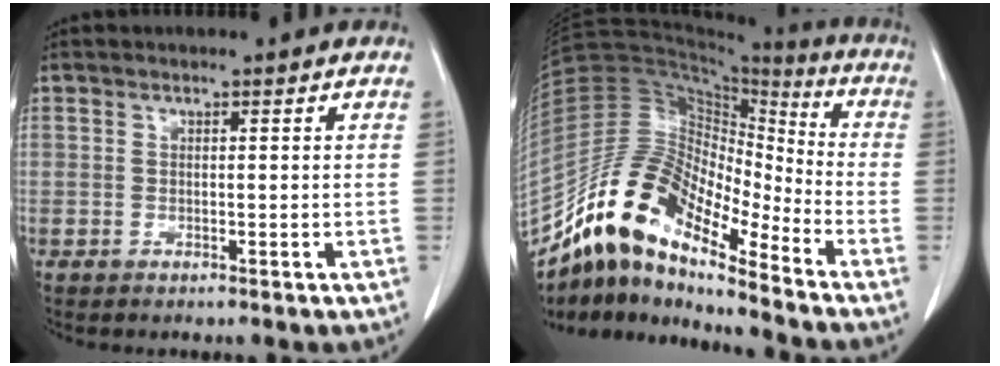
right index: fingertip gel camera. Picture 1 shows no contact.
{"total": 15.3, "force": [-12.2, 4.2, 8.2], "torque": [-0.147, 0.055, -0.222]}